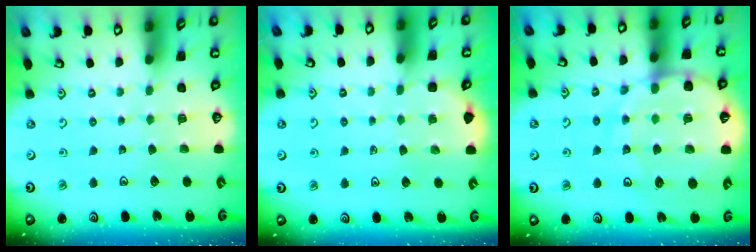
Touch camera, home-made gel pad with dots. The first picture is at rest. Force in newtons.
{"total": 2.3, "press": 2.3, "slide": 0.2}
{"total": 14.4, "press": 14.3, "slide": 1.5}